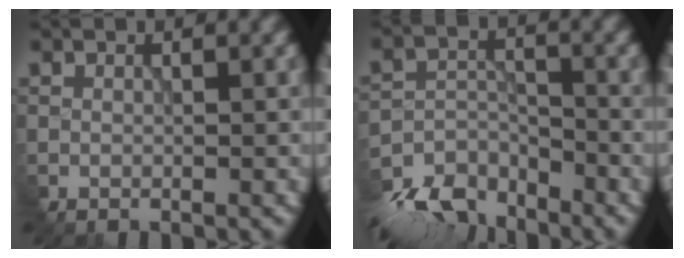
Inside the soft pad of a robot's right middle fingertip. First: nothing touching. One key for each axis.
{"total": 7.7, "fx": -6.6, "fy": 3.0, "fz": 2.5, "tx": -0.050, "ty": -0.015, "tz": -0.121}